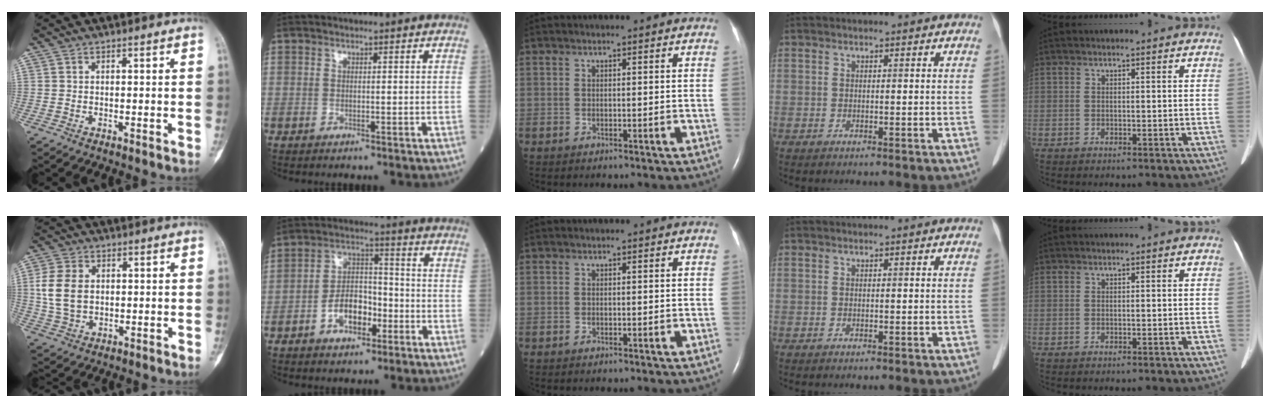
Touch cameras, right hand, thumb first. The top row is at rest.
{"thumb": {"total": 8.8, "force": [1.0, 6.3, 6.1], "torque": [-0.122, 0.000, 0.024]}, "index": {"total": 7.9, "force": [-3.3, 4.3, 5.7], "torque": [-0.111, 0.019, -0.057]}}